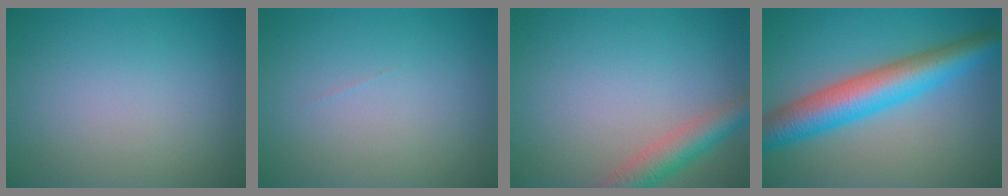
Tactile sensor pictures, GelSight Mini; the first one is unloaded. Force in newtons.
{"total": 0.0}
{"total": 3.9, "press": 3.9, "slide": 0.3}
{"total": 7.5, "press": 7.5, "slide": 0.2}